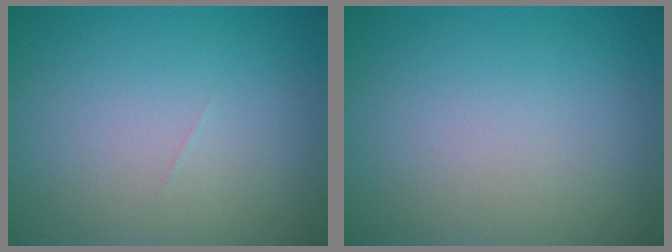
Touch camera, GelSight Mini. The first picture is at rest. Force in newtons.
{"total": 0.0}